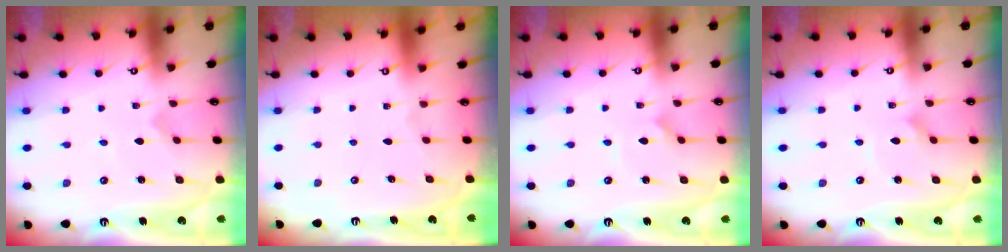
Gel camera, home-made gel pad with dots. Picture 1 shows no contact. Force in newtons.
{"total": 0.0}
{"total": 1.1, "press": 1.1, "slide": 0.1}
{"total": 1.8, "press": 1.8, "slide": 0.1}